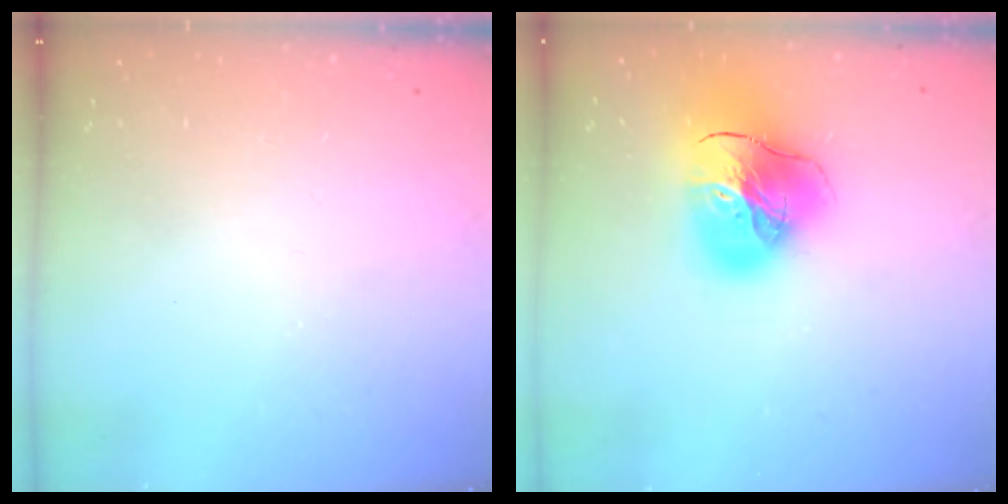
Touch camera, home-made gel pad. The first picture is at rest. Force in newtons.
{"total": 20.3, "press": 20.2, "slide": 2.2}